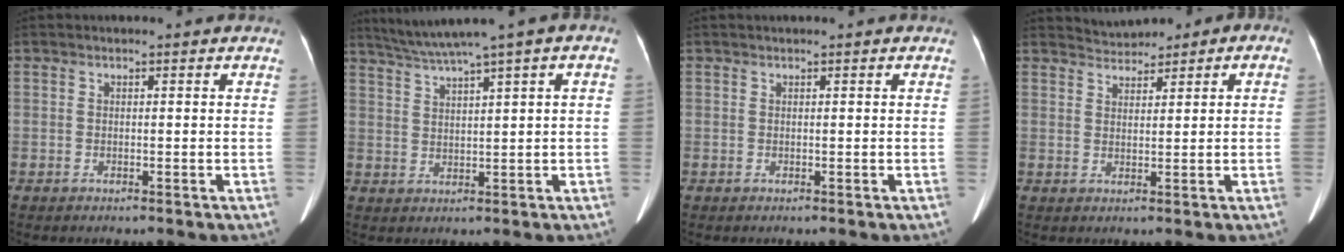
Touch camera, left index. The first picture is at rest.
{"total": 7.0, "force": [4.4, -0.4, 5.5], "torque": [-0.097, 0.030, 0.082]}
{"total": 0.0}
{"total": 2.9, "force": [2.3, 1.6, 0.9], "torque": [-0.018, 0.031, 0.045]}